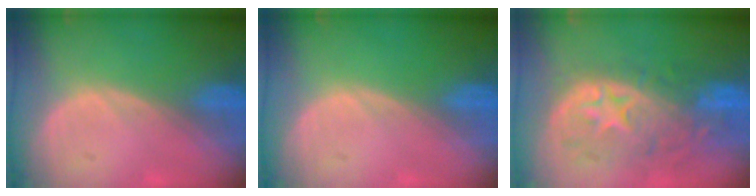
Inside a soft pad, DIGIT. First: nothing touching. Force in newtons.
{"total": 0.0}
{"total": 11.1, "press": 9.7, "slide": 5.2}